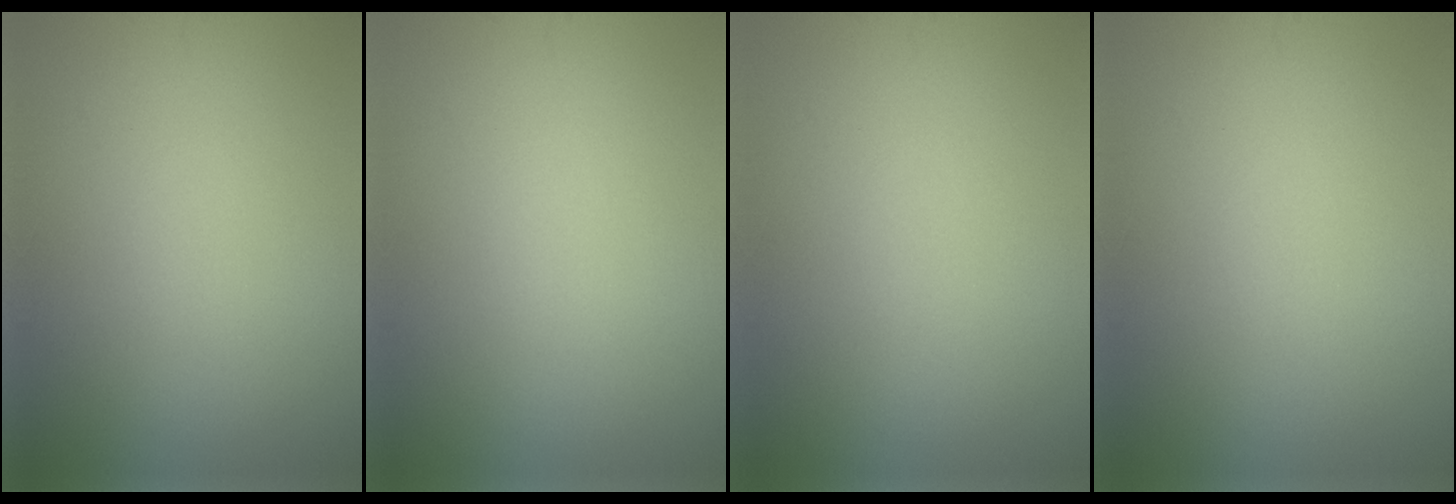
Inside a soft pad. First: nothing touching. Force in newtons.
{"total": 0.0}
{"total": 0.0}
{"total": 0.0}